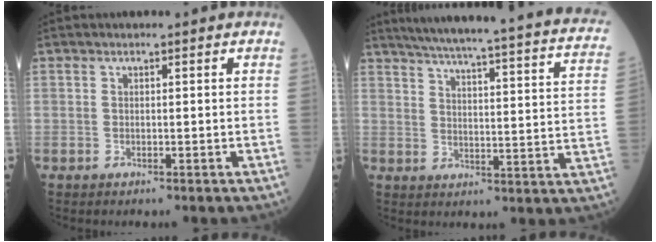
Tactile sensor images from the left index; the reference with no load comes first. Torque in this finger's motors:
{"motor_torque": [0.84, -1.30, 0.09, 0.08]}